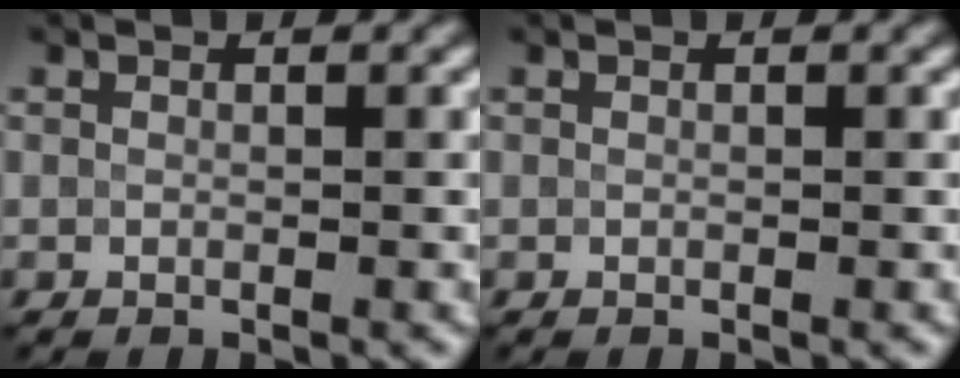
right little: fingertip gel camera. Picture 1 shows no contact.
{"total": 0.0}